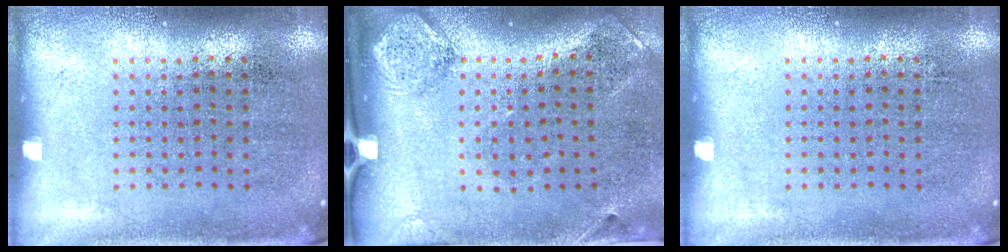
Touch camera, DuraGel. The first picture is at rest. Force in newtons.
{"total": 1.9, "press": 1.1, "slide": 1.6}
{"total": 0.0}